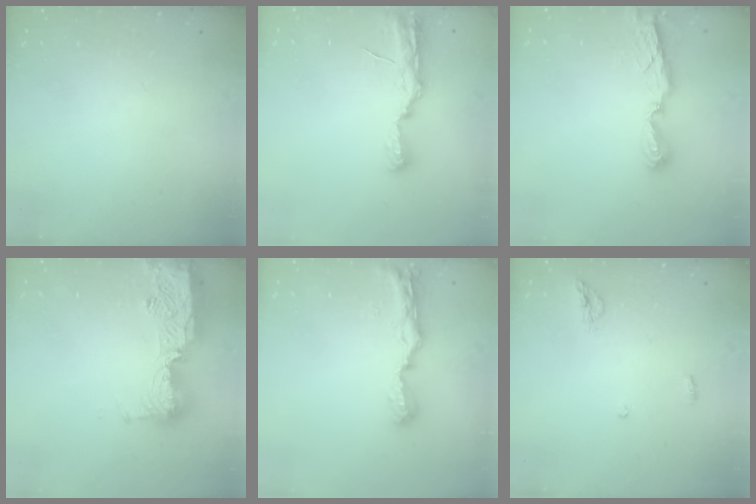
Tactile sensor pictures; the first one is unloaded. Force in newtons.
{"total": 8.1, "press": 8.1, "slide": 0.8}
{"total": 7.8, "press": 7.8, "slide": 0.5}
{"total": 15.2, "press": 15.1, "slide": 1.2}
{"total": 8.7, "press": 8.7, "slide": 0.3}
{"total": 4.7, "press": 4.7, "slide": 0.2}